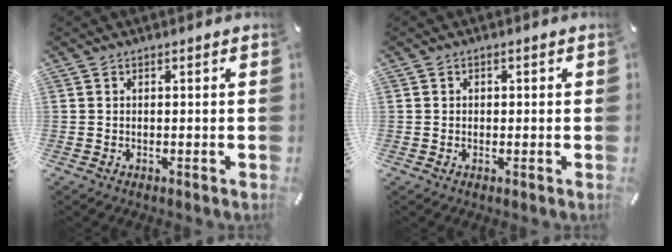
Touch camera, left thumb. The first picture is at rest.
{"total": 1.0, "force": [-0.1, 0.9, 0.2], "torque": [-0.004, 0.005, -0.005]}